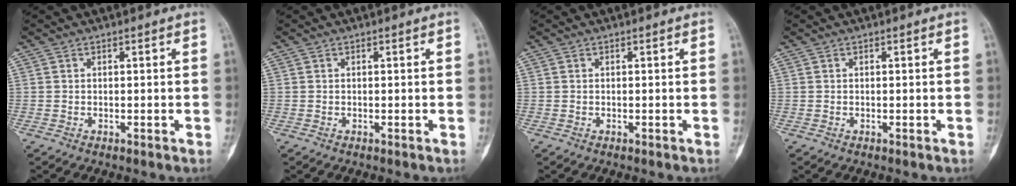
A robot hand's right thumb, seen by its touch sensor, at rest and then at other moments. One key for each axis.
{"total": 0.0}
{"total": 0.0}
{"total": 0.0}